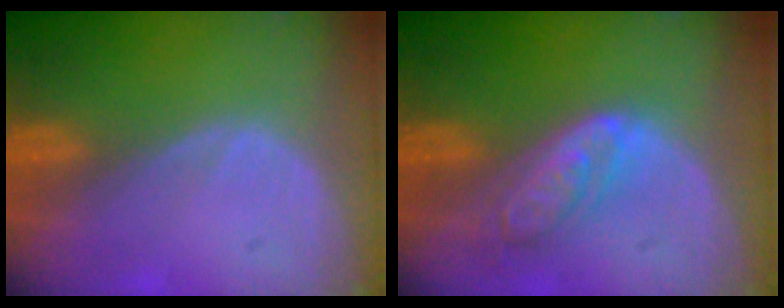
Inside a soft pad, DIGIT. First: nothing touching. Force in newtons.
{"total": 6.3, "press": 5.6, "slide": 2.9}